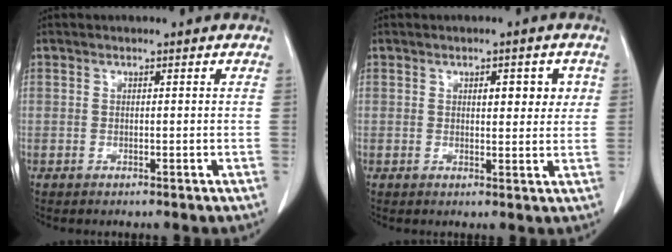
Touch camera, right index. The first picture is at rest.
{"total": 4.3, "force": [1.4, 1.8, 3.7], "torque": [-0.045, 0.005, 0.017]}